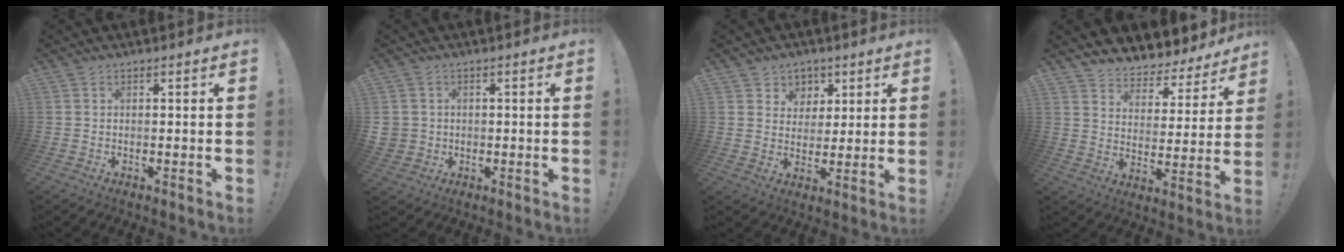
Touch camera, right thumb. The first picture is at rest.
{"total": 3.4, "force": [0.4, 3.2, 1.0], "torque": [-0.023, 0.000, 0.008]}
{"total": 6.2, "force": [2.7, 5.6, 0.4], "torque": [-0.009, -0.025, 0.055]}
{"total": 5.9, "force": [5.3, 2.6, 0.7], "torque": [-0.005, -0.068, 0.094]}